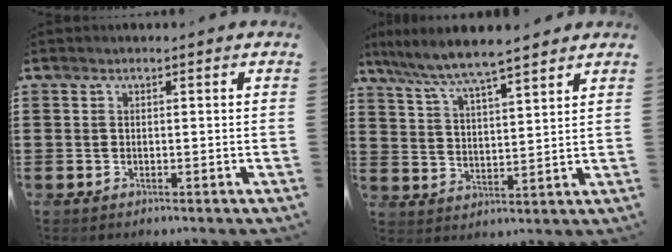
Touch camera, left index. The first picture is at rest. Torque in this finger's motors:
{"motor_torque": [1.40, 0.52, 0.86, 0.21]}